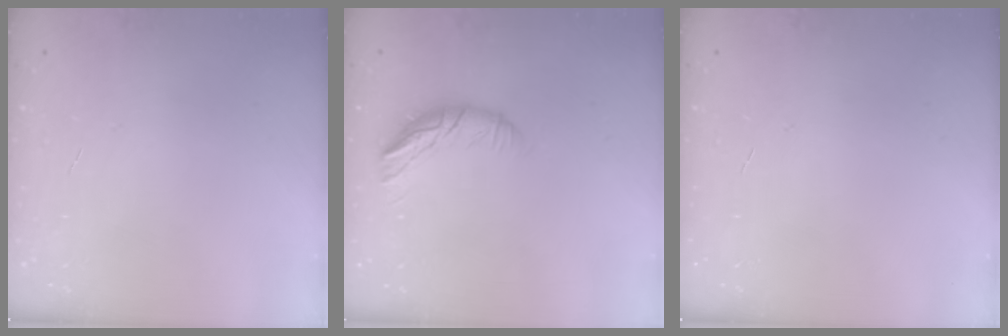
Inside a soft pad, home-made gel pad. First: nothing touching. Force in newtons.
{"total": 10.3, "press": 10.2, "slide": 1.7}
{"total": 0.0}